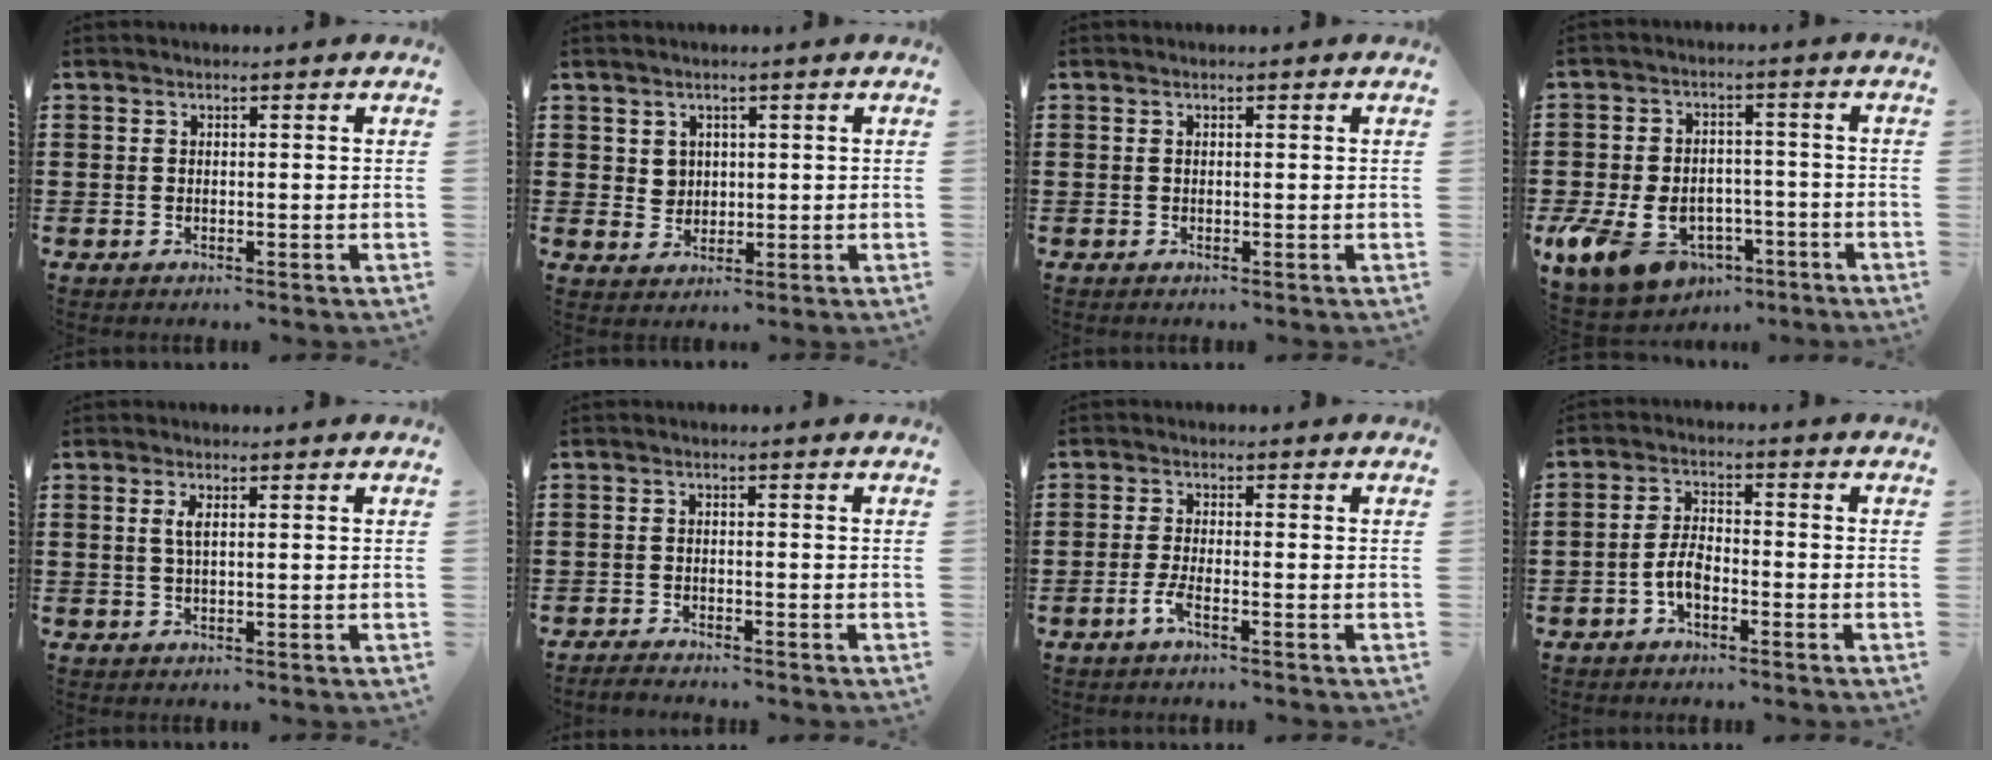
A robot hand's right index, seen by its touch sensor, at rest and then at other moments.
{"total": 2.6, "force": [1.2, 2.2, 0.6], "torque": [-0.021, 0.010, 0.023]}
{"total": 0.0}
{"total": 9.7, "force": [-4.8, 6.5, 5.4], "torque": [-0.141, 0.016, -0.090]}
{"total": 2.0, "force": [0.5, 0.6, 1.8], "torque": [-0.037, 0.004, 0.007]}
{"total": 1.5, "force": [-1.5, 0.2, -0.1], "torque": [-0.004, 0.004, -0.033]}
{"total": 2.8, "force": [-1.6, 0.4, 2.2], "torque": [-0.061, -0.008, -0.037]}
{"total": 4.5, "force": [-2.0, 2.2, 3.4], "torque": [-0.089, -0.002, -0.046]}